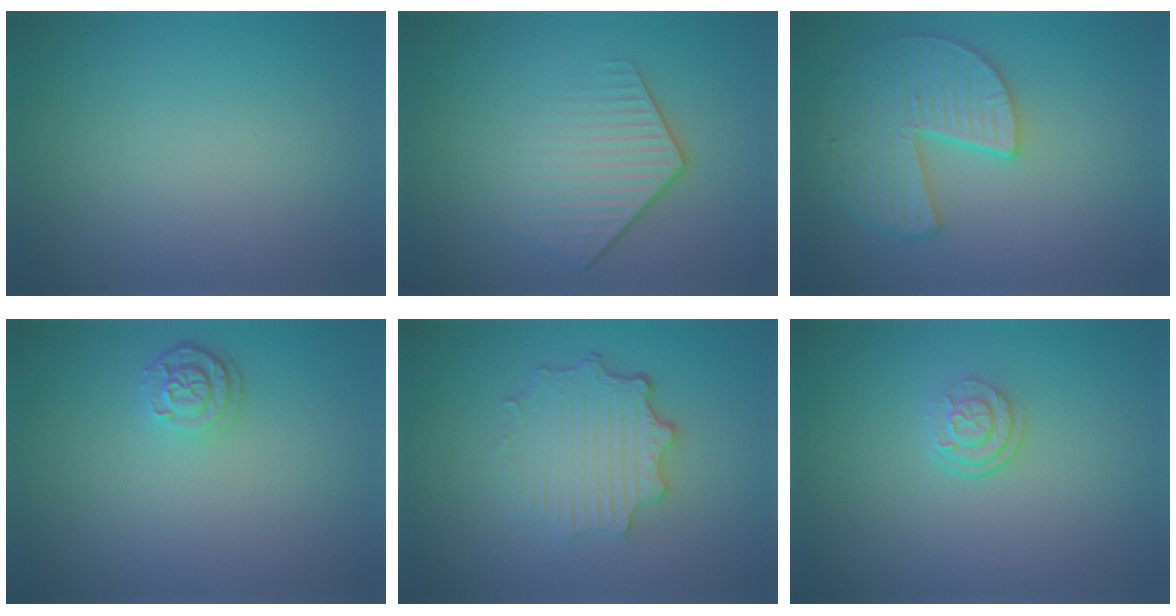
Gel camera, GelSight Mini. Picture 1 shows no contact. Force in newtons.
{"total": 4.2, "press": 2.9, "slide": 3.1}
{"total": 4.9, "press": 4.7, "slide": 1.6}
{"total": 2.1, "press": 1.8, "slide": 0.9}
{"total": 4.8, "press": 3.7, "slide": 3.0}
{"total": 2.6, "press": 1.8, "slide": 1.9}